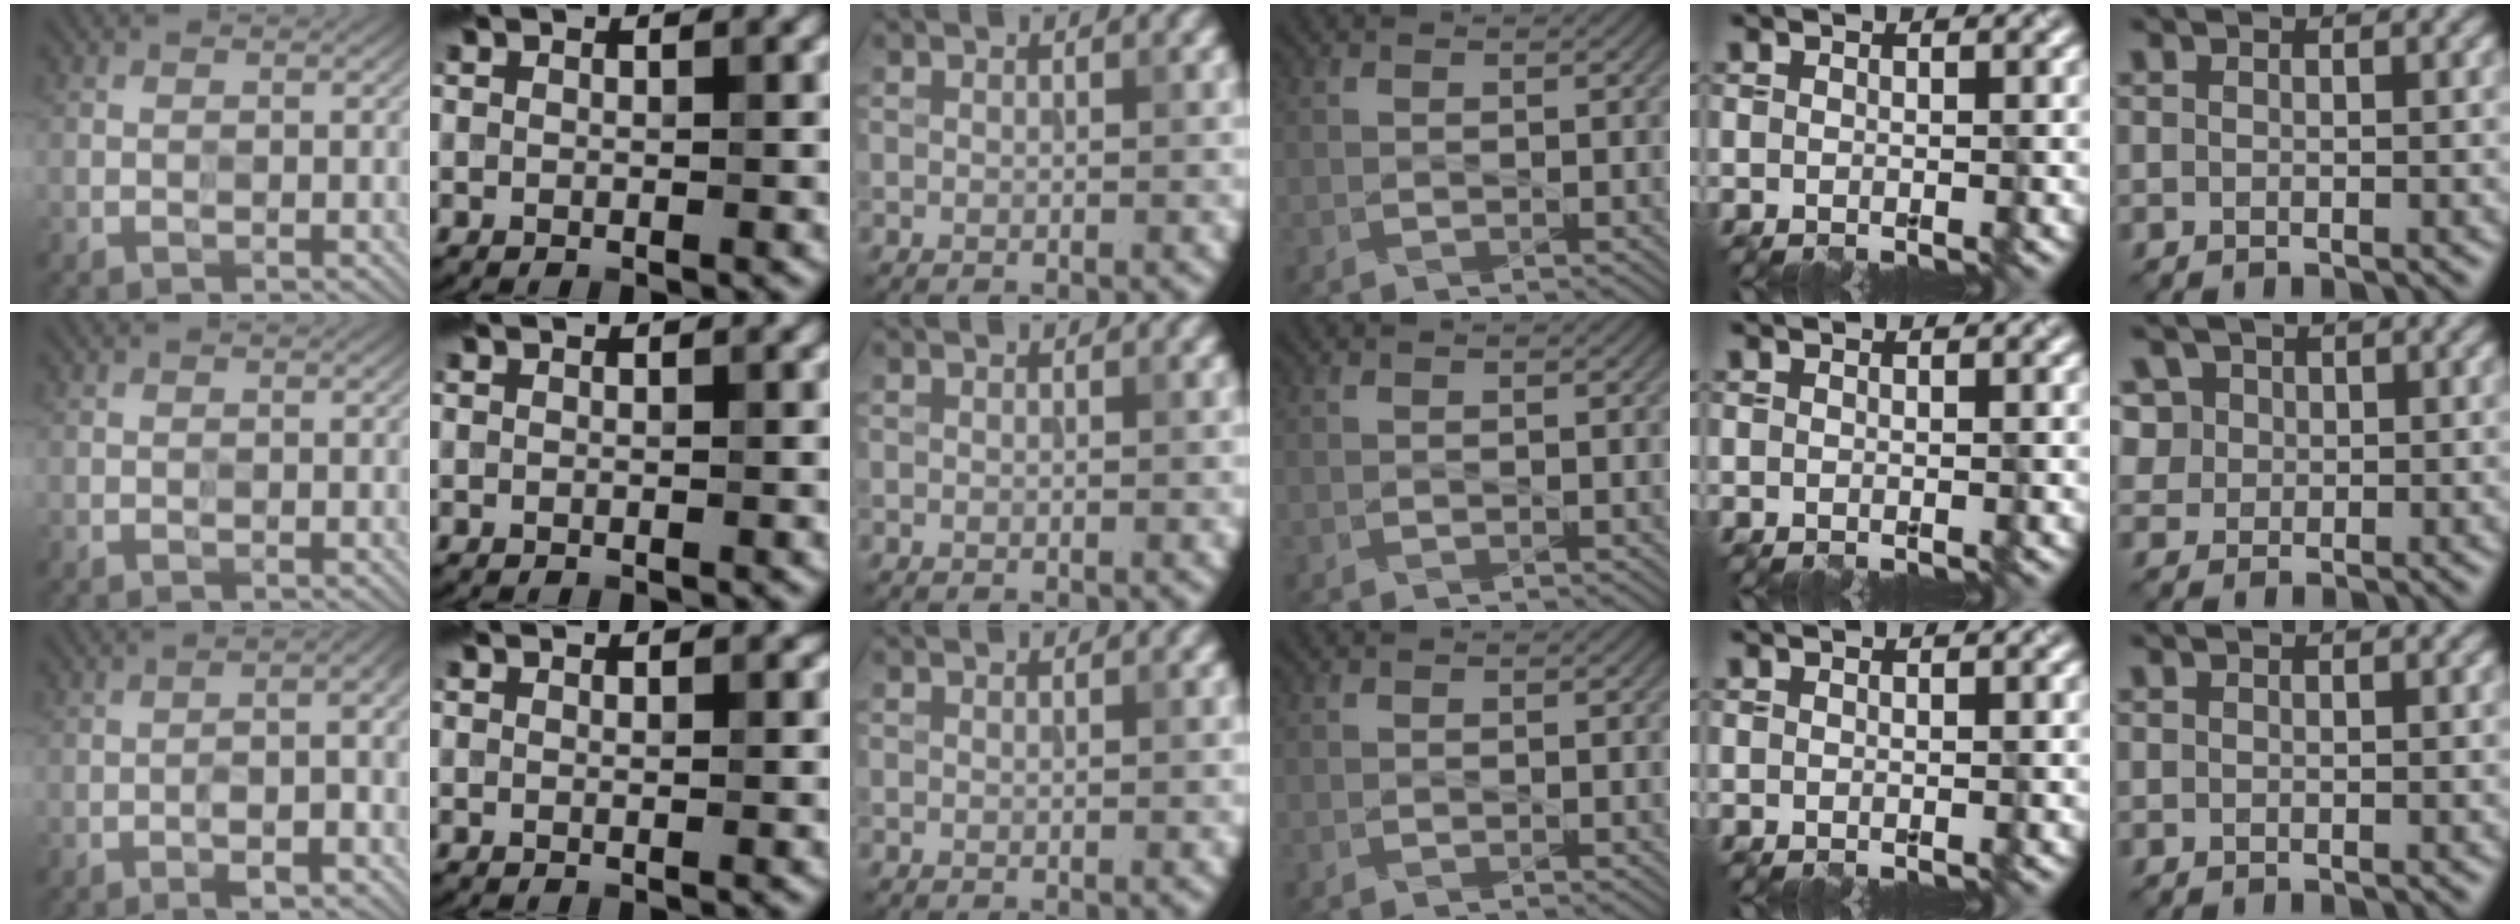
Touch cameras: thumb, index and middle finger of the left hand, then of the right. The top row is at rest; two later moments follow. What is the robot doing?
{"motion": "wipe", "object": "paper plate"}